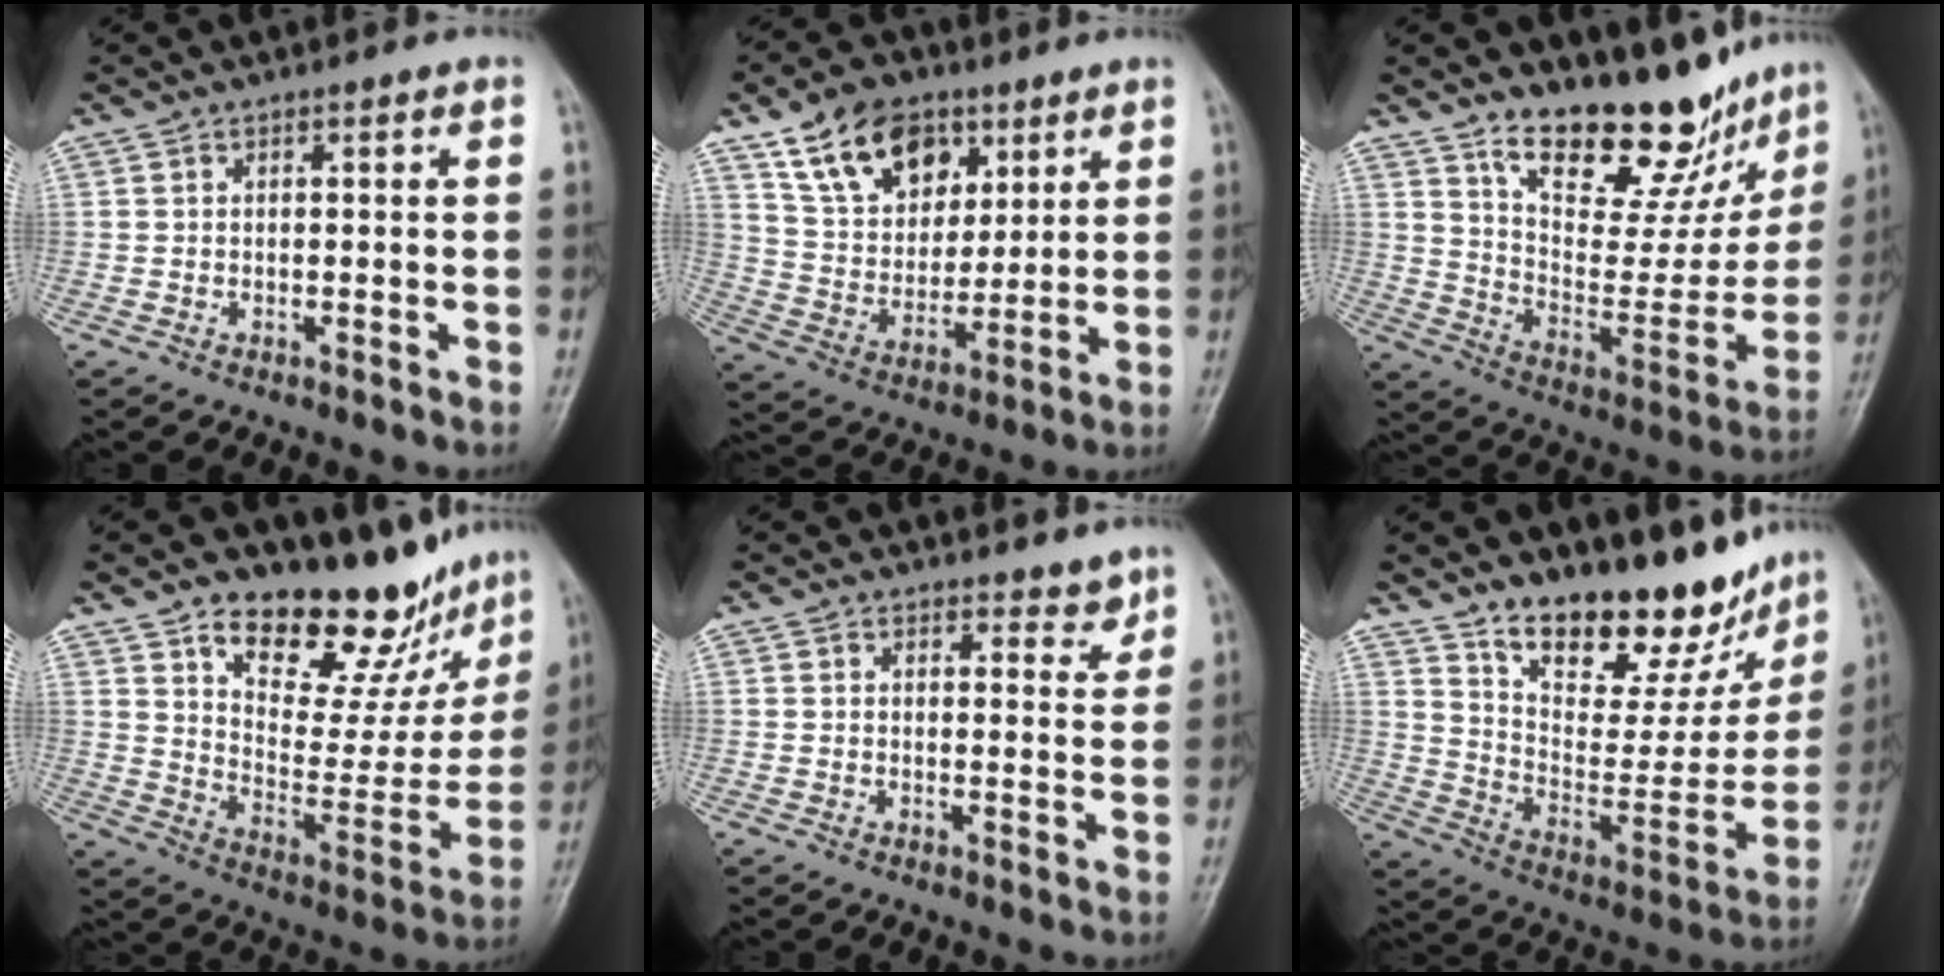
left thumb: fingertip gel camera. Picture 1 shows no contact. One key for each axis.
{"total": 15.5, "fx": 8.5, "fy": 10.3, "fz": 7.8, "tx": -0.096, "ty": -0.033, "tz": 0.157}
{"total": 20.1, "fx": 16.0, "fy": 8.1, "fz": 9.2, "tx": -0.072, "ty": -0.106, "tz": 0.249}
{"total": 19.1, "fx": 15.1, "fy": 8.1, "fz": 8.6, "tx": -0.052, "ty": -0.105, "tz": 0.226}
{"total": 3.3, "fx": 2.8, "fy": 1.4, "fz": 1.0, "tx": 0.007, "ty": -0.021, "tz": 0.035}
{"total": 20.9, "fx": 16.2, "fy": 8.6, "fz": 10.0, "tx": -0.093, "ty": -0.099, "tz": 0.255}